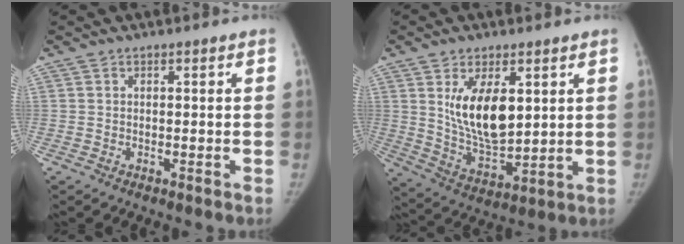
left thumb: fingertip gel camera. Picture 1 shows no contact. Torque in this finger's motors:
{"motor_torque": [1.24, 1.26, 0.04, -0.05, 0.11]}